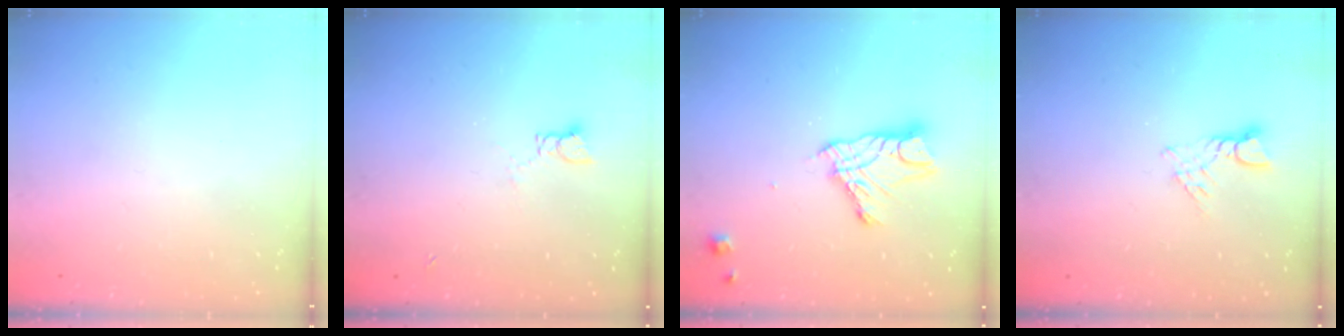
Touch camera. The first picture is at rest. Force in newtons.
{"total": 2.2, "press": 2.2, "slide": 0.3}
{"total": 11.2, "press": 11.1, "slide": 0.9}
{"total": 3.4, "press": 3.4, "slide": 0.3}